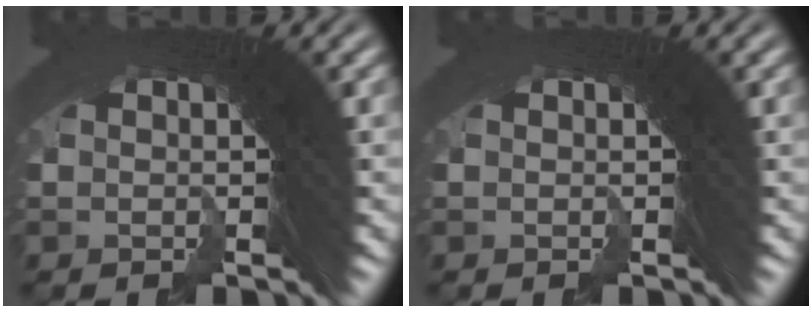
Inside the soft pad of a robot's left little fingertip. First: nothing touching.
{"total": 0.0}